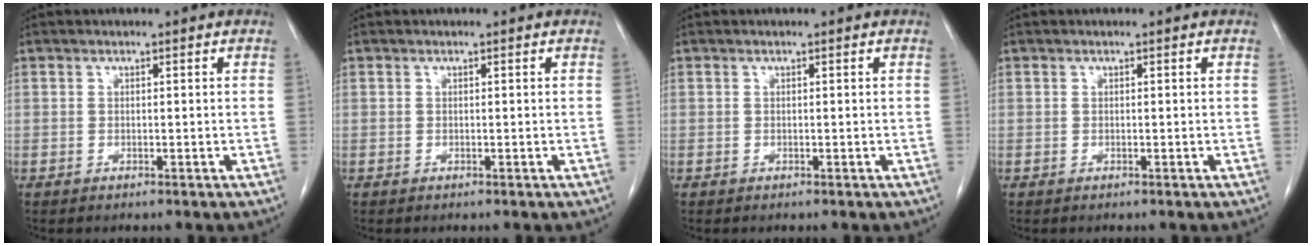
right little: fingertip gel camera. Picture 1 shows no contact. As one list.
[{"total": 0.0}, {"total": 0.0}, {"total": 0.0}]